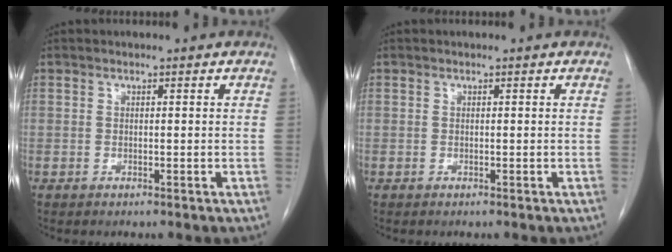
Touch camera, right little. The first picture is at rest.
{"total": 0.0}